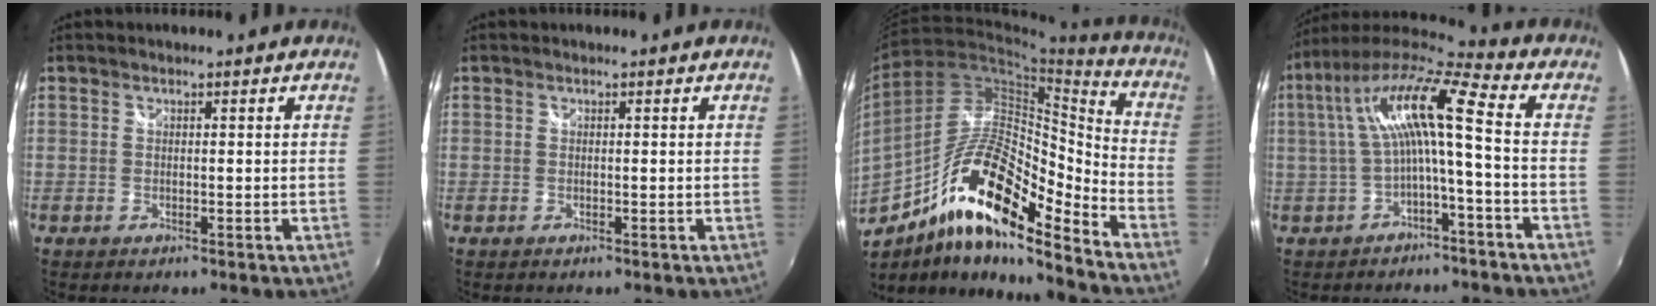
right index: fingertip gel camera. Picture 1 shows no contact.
{"total": 0.0}
{"total": 19.0, "force": [-11.0, 5.0, 14.7], "torque": [-0.263, 0.007, -0.212]}
{"total": 12.5, "force": [-0.3, 1.4, 12.4], "torque": [-0.240, 0.021, -0.006]}